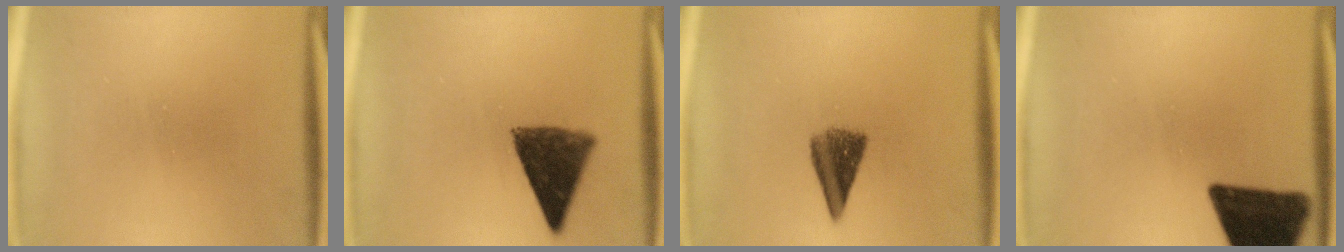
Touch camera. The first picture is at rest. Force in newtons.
{"total": 10.1}
{"total": 6.1}
{"total": 15.8}